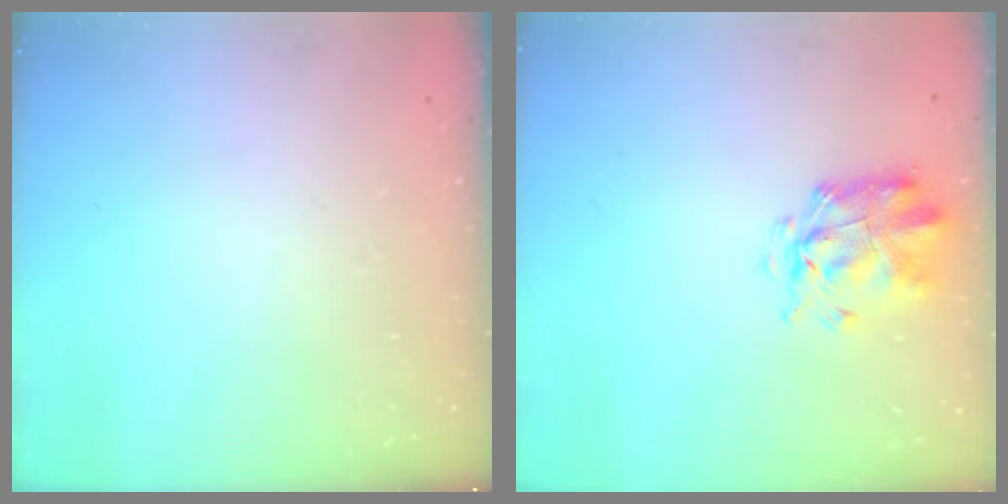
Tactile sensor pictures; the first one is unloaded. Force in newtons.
{"total": 3.0, "press": 2.8, "slide": 1.0}